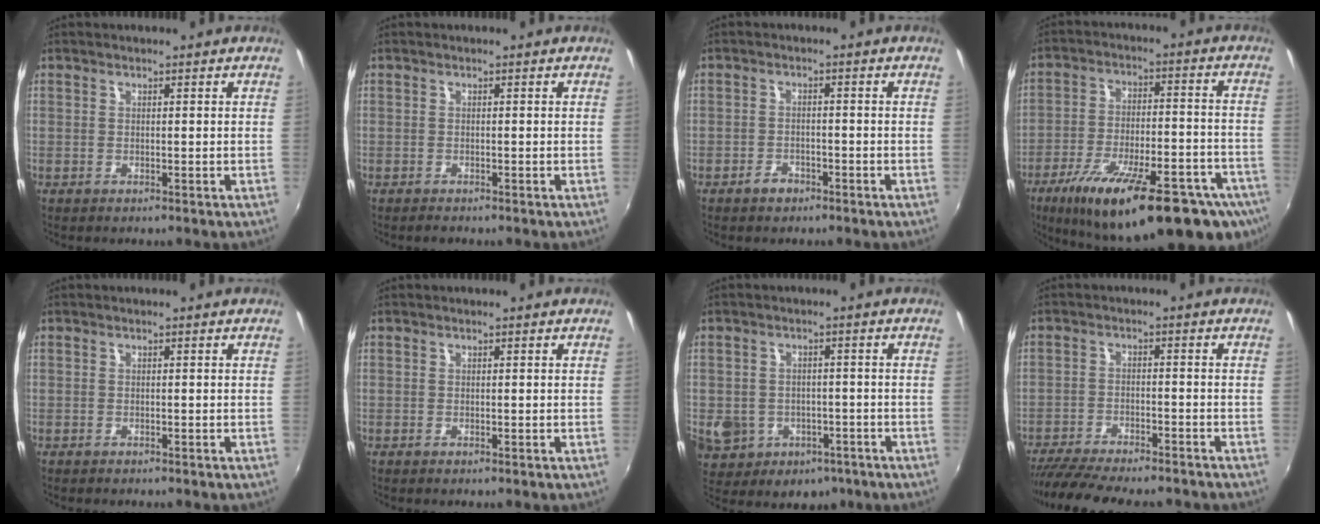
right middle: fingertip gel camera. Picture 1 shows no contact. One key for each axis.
{"total": 0.8, "fx": -0.7, "fy": 0.2, "fz": 0.1, "tx": -0.004, "ty": -0.001, "tz": -0.013}
{"total": 2.7, "fx": -2.0, "fy": 1.6, "fz": 0.9, "tx": -0.022, "ty": 0.004, "tz": -0.033}
{"total": 27.8, "fx": -17.5, "fy": 8.0, "fz": 20.1, "tx": -0.321, "ty": -0.052, "tz": -0.245}
{"total": 0.7, "fx": -0.6, "fy": 0.2, "fz": 0.2, "tx": -0.005, "ty": -0.001, "tz": -0.010}
{"total": 0.0}
{"total": 11.5, "fx": -3.9, "fy": 9.8, "fz": 4.5, "tx": -0.121, "ty": 0.005, "tz": -0.035}
{"total": 15.6, "fx": -13.5, "fy": 3.1, "fz": 7.2, "tx": -0.149, "ty": -0.032, "tz": -0.208}